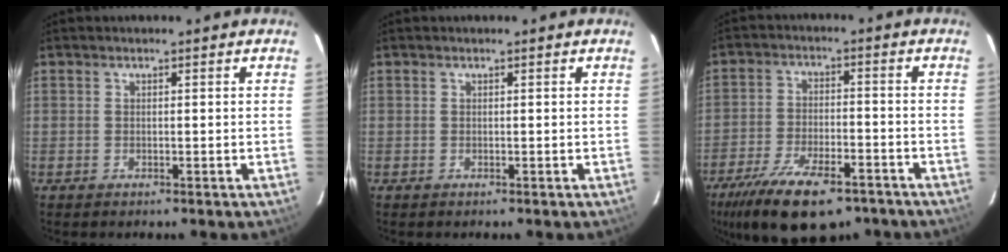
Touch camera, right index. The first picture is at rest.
{"total": 0.0}
{"total": 17.1, "force": [-11.9, 6.8, 10.2], "torque": [-0.214, -0.030, -0.191]}